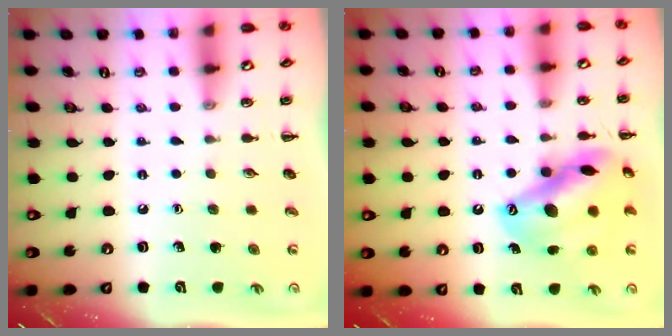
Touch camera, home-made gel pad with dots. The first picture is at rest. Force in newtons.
{"total": 17.8, "press": 17.6, "slide": 2.8}